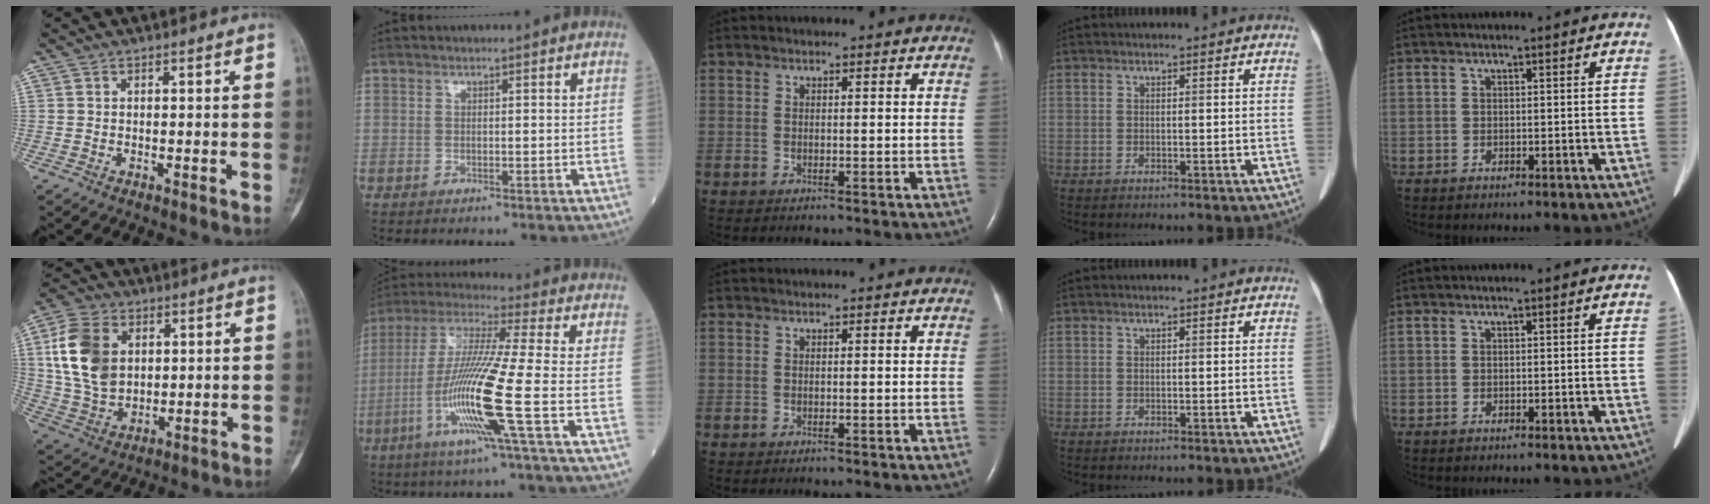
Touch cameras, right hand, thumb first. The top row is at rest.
{"thumb": {"total": 14.8, "force": [3.5, 10.5, 9.8], "torque": [-0.175, -0.004, 0.071]}, "index": {"total": 15.0, "force": [-4.7, -1.4, 14.2], "torque": [-0.290, -0.019, -0.100]}}